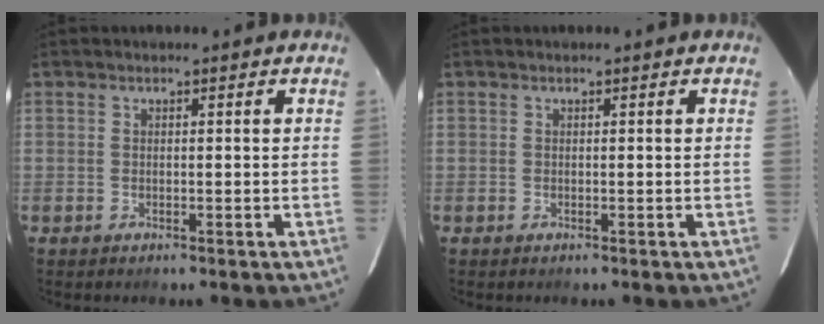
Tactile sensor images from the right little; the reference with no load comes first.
{"total": 0.0}